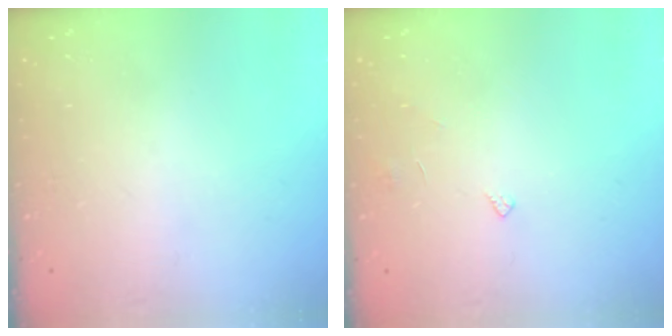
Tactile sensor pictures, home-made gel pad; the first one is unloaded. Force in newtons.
{"total": 3.8, "press": 3.8, "slide": 0.3}